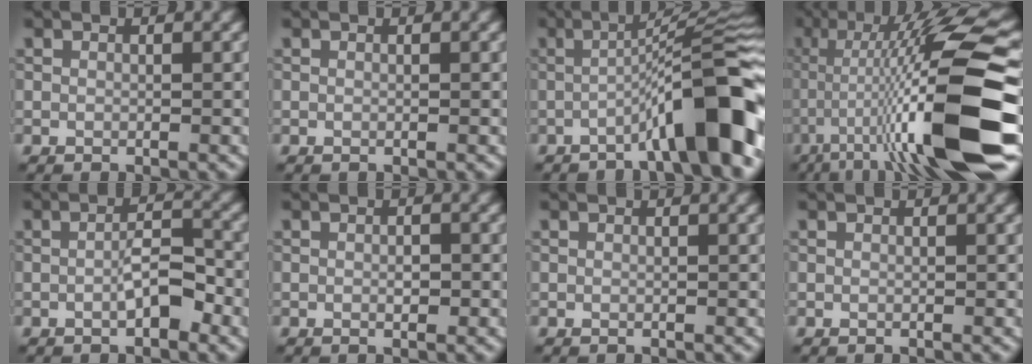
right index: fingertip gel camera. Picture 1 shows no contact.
{"total": 0.0}
{"total": 10.2, "force": [-4.2, 1.3, 9.2], "torque": [-0.119, 0.028, -0.070]}
{"total": 15.4, "force": [-4.1, 2.1, 14.7], "torque": [-0.238, 0.022, -0.058]}
{"total": 3.3, "force": [-1.2, 0.9, 2.9], "torque": [-0.051, 0.007, -0.023]}
{"total": 1.0, "force": [-0.2, 0.4, 0.9], "torque": [-0.016, 0.001, -0.003]}
{"total": 0.0}
{"total": 0.0}